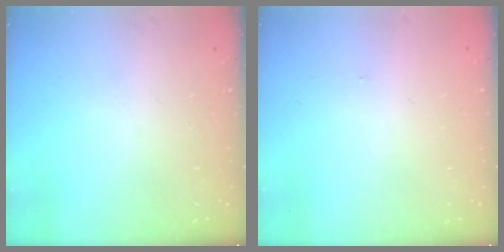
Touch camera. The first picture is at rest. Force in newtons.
{"total": 5.3, "press": 0.3, "slide": 5.2}